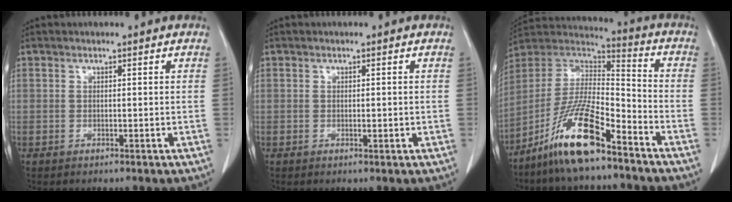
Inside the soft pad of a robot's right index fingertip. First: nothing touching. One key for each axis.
{"total": 0.8, "fx": -0.1, "fy": 0.4, "fz": 0.7, "tx": -0.011, "ty": 0.000, "tz": 0.002}
{"total": 14.6, "fx": -9.8, "fy": 2.5, "fz": 10.6, "tx": -0.204, "ty": 0.004, "tz": -0.180}